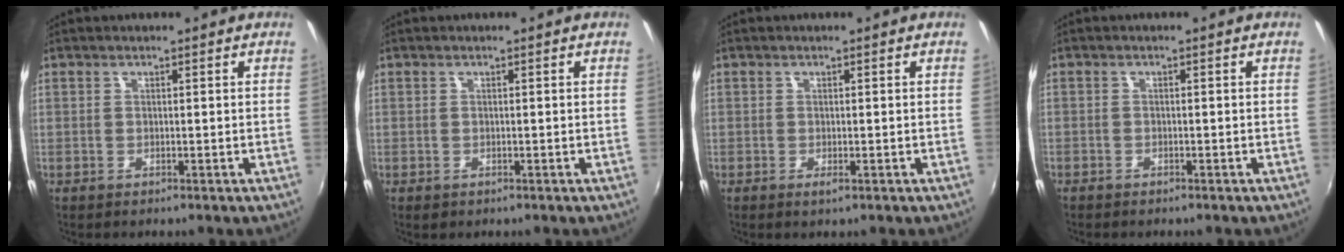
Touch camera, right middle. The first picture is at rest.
{"total": 0.7, "force": [-0.3, 0.5, 0.2], "torque": [-0.005, -0.004, -0.006]}
{"total": 1.0, "force": [-0.5, 0.2, 0.9], "torque": [-0.016, -0.005, -0.008]}
{"total": 1.5, "force": [-1.4, 0.5, 0.4], "torque": [-0.016, -0.001, -0.022]}